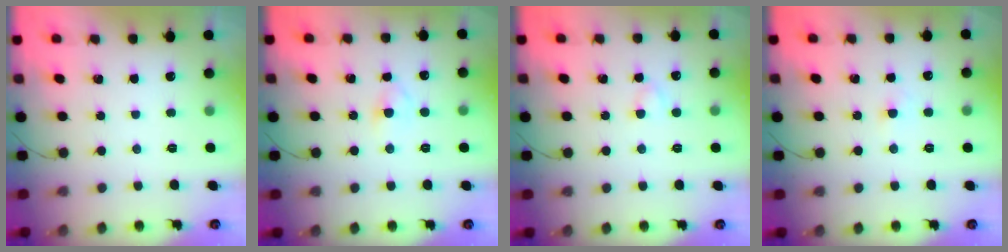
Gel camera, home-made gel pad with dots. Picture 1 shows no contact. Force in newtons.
{"total": 3.3, "press": 3.0, "slide": 1.3}
{"total": 2.1, "press": 1.9, "slide": 0.9}
{"total": 2.1, "press": 2.0, "slide": 0.7}